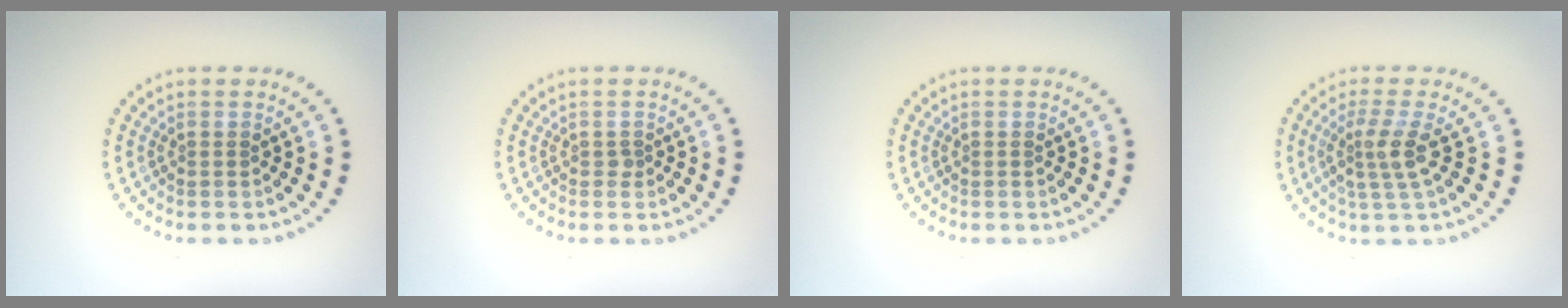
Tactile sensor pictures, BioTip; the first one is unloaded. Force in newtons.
{"total": 0.6, "press": 0.4, "slide": 0.4}
{"total": 0.0}
{"total": 2.8, "press": 2.2, "slide": 1.7}